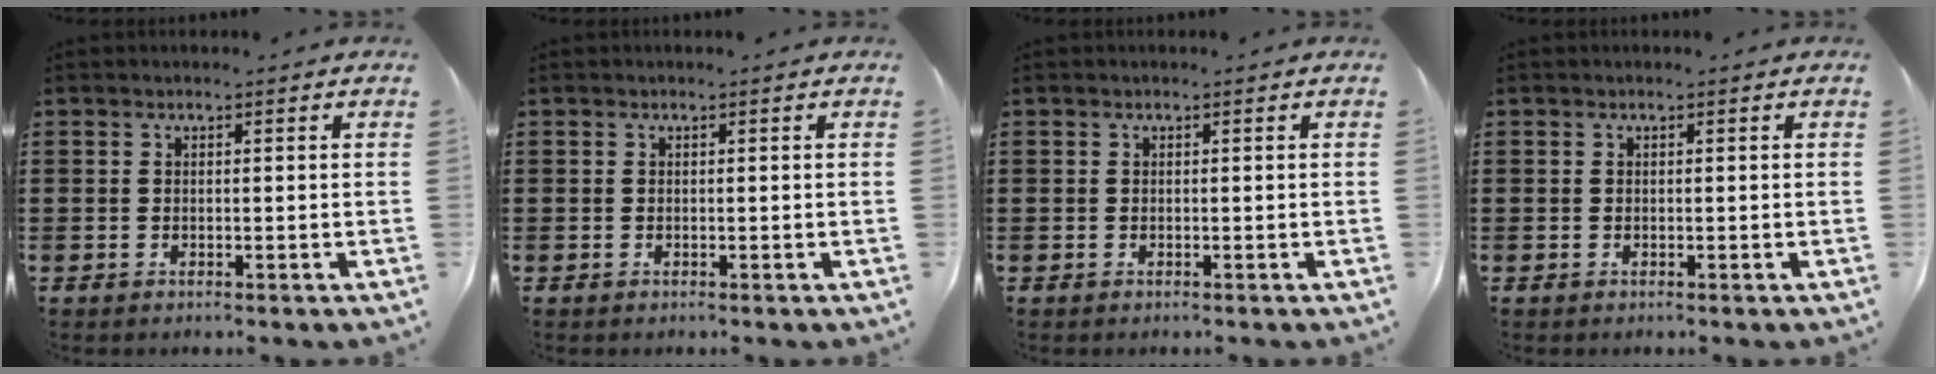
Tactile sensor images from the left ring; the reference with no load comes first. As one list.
[{"total": 0.0}, {"total": 0.0}, {"total": 0.0}]